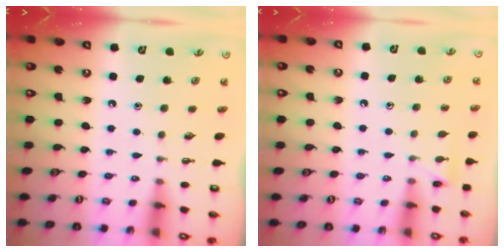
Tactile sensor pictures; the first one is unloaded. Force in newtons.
{"total": 6.2, "press": 6.2, "slide": 0.6}